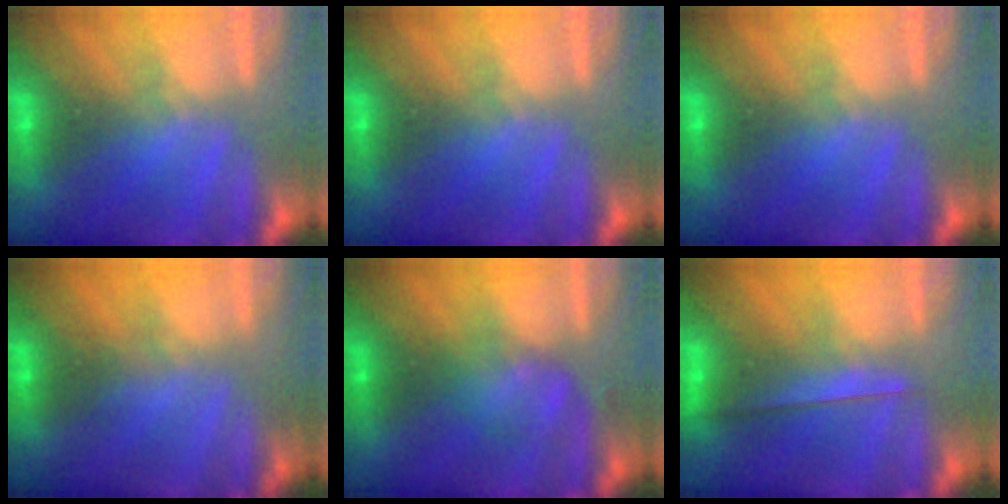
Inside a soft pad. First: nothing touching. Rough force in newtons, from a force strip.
{"total": 0.0}
{"total": 0.0}
{"total": 1.2}
{"total": 2.4}
{"total": 2.3}